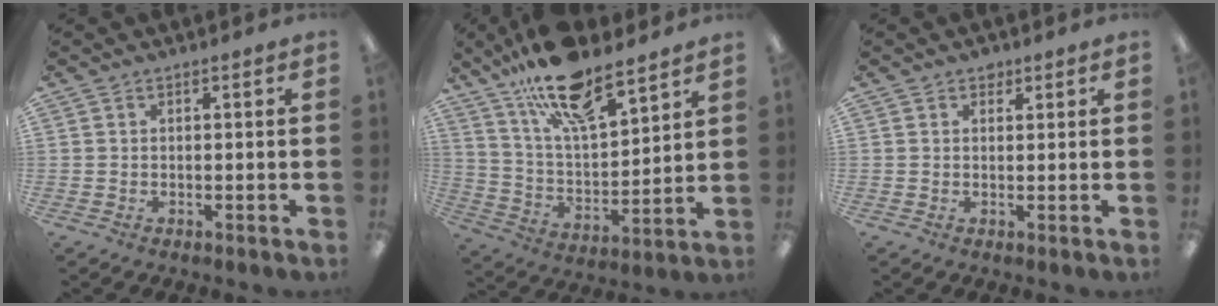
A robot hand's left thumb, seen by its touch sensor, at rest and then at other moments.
{"total": 18.9, "force": [14.3, 6.5, 10.6], "torque": [-0.190, -0.079, 0.249]}
{"total": 1.6, "force": [1.2, 0.9, 0.5], "torque": [-0.001, -0.002, 0.021]}